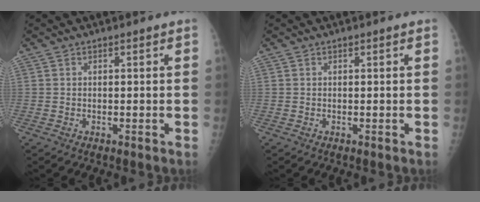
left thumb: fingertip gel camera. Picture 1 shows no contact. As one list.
[{"total": 0.0}]